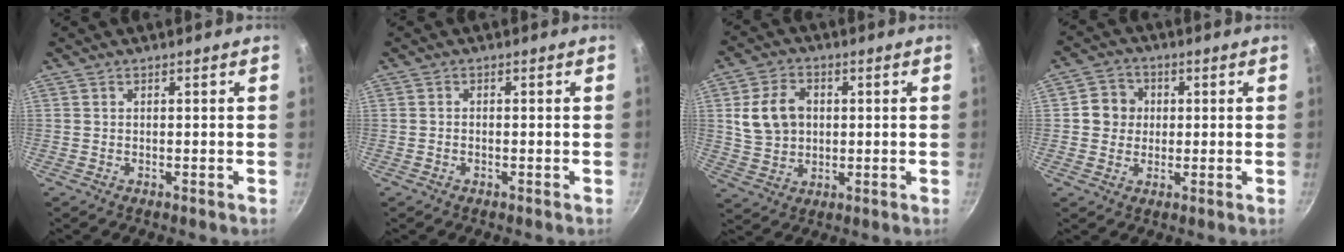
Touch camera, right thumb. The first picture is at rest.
{"total": 0.7, "force": [-0.4, 0.4, 0.4], "torque": [-0.011, 0.004, -0.009]}
{"total": 9.7, "force": [1.5, 7.5, 6.0], "torque": [-0.092, 0.007, 0.027]}
{"total": 5.9, "force": [0.7, 5.5, 1.9], "torque": [0.002, 0.005, -0.001]}